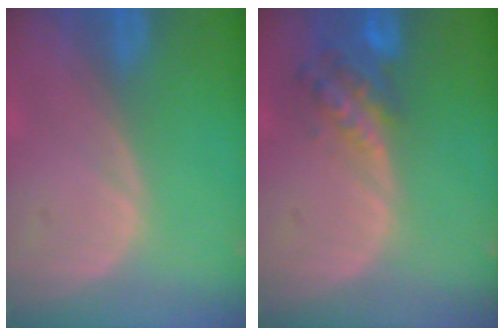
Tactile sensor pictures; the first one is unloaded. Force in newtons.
{"total": 5.9, "press": 5.3, "slide": 2.6}